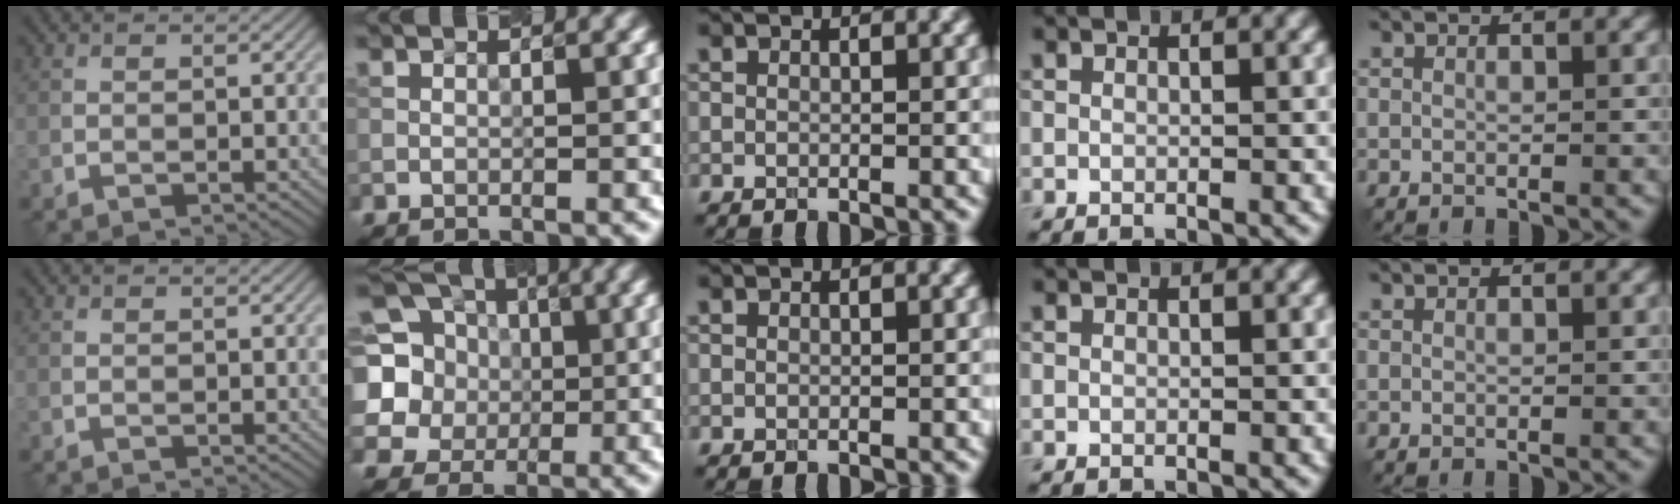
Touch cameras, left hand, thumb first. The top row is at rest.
{"index": {"total": 10.1, "force": [1.7, 9.2, 4.0], "torque": [-0.125, 0.035, 0.004]}}